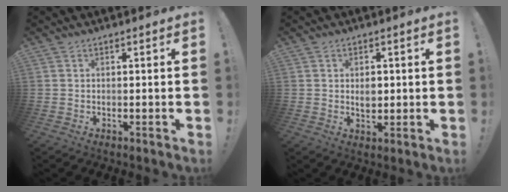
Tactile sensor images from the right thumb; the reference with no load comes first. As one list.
[{"total": 3.5, "force": [0.3, 2.7, 2.2], "torque": [-0.024, -0.003, 0.000]}]